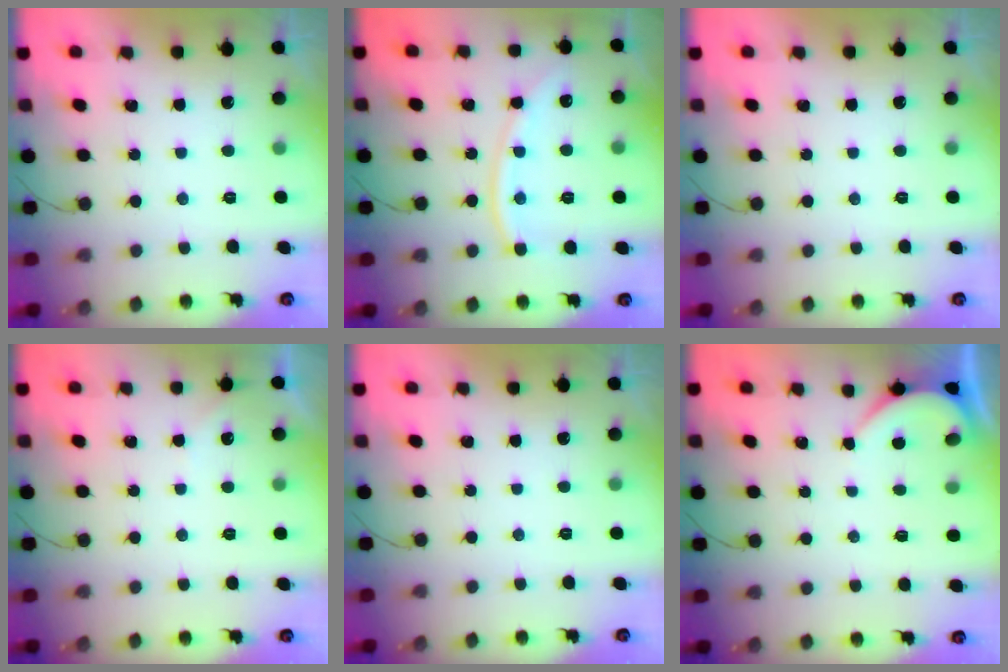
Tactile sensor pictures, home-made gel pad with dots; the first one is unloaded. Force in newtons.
{"total": 12.3, "press": 12.2, "slide": 1.4}
{"total": 0.0}
{"total": 2.2, "press": 2.2, "slide": 0.3}
{"total": 0.0}
{"total": 1.6, "press": 1.5, "slide": 0.2}